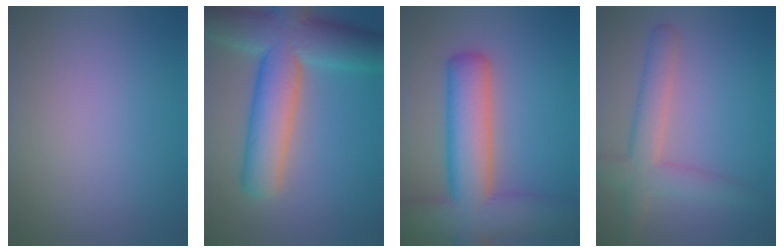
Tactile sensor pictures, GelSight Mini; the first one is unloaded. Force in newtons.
{"total": 11.8, "press": 11.8, "slide": 0.7}
{"total": 11.0, "press": 11.0, "slide": 0.6}
{"total": 4.5, "press": 4.5, "slide": 0.2}